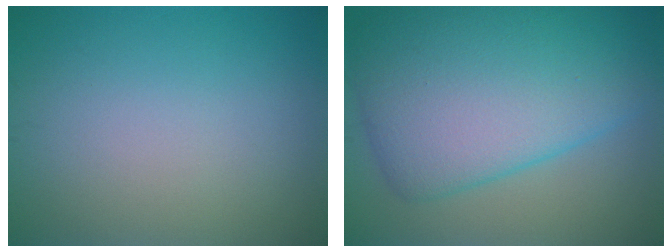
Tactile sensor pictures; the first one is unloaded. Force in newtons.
{"total": 11.0, "press": 11.0, "slide": 0.2}